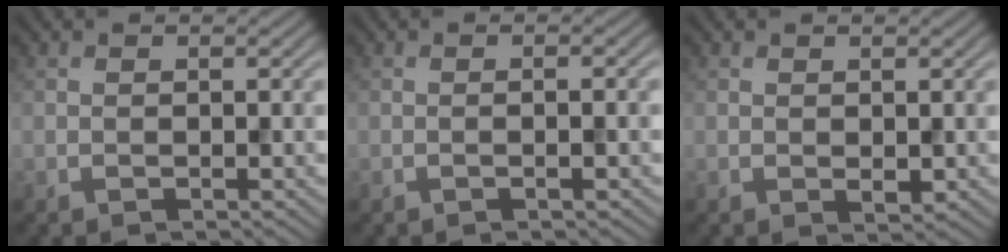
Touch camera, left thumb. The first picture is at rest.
{"total": 1.9, "force": [-0.6, 0.2, 1.8], "torque": [-0.029, 0.003, -0.012]}
{"total": 0.8, "force": [0.3, 0.5, 0.5], "torque": [-0.011, -0.005, 0.009]}